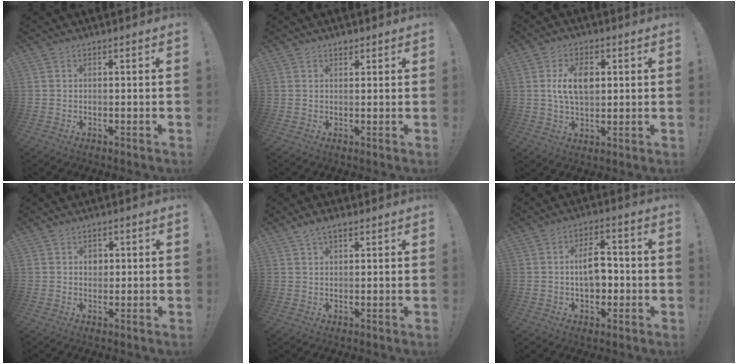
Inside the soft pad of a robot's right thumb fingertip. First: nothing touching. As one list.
[{"total": 1.2, "force": [0.9, 0.7, 0.2], "torque": [0.010, -0.007, 0.015]}, {"total": 9.7, "force": [1.8, 6.2, 7.1], "torque": [-0.116, 0.007, 0.031]}, {"total": 2.3, "force": [0.4, 2.1, 0.9], "torque": [0.000, -0.004, 0.002]}, {"total": 3.9, "force": [2.4, 1.8, 2.5], "torque": [-0.042, -0.003, 0.044]}, {"total": 9.4, "force": [-0.2, 6.2, 7.0], "torque": [-0.110, 0.010, -0.006]}]